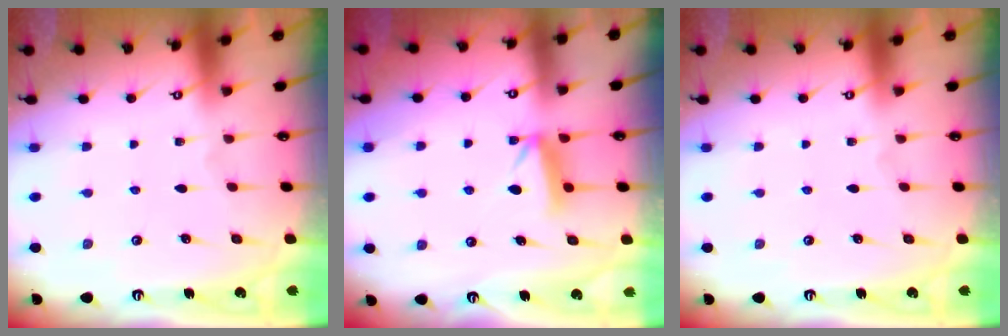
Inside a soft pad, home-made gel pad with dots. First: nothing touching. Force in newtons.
{"total": 6.7, "press": 6.7, "slide": 0.7}
{"total": 0.0}